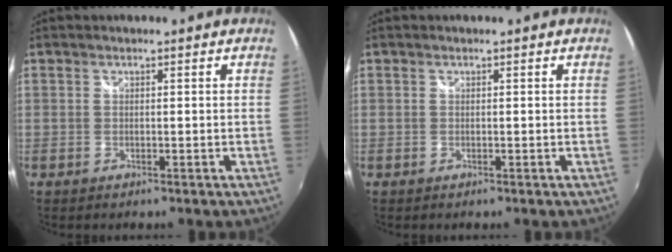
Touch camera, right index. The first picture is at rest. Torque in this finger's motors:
{"motor_torque": [-0.01, 0.00, 0.00, 0.01]}